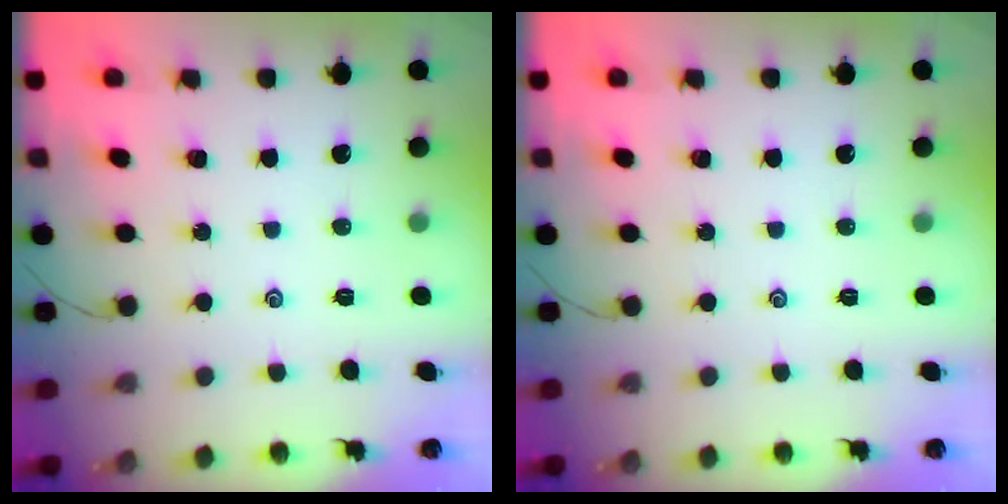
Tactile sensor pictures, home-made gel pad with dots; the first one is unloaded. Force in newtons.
{"total": 0.0}